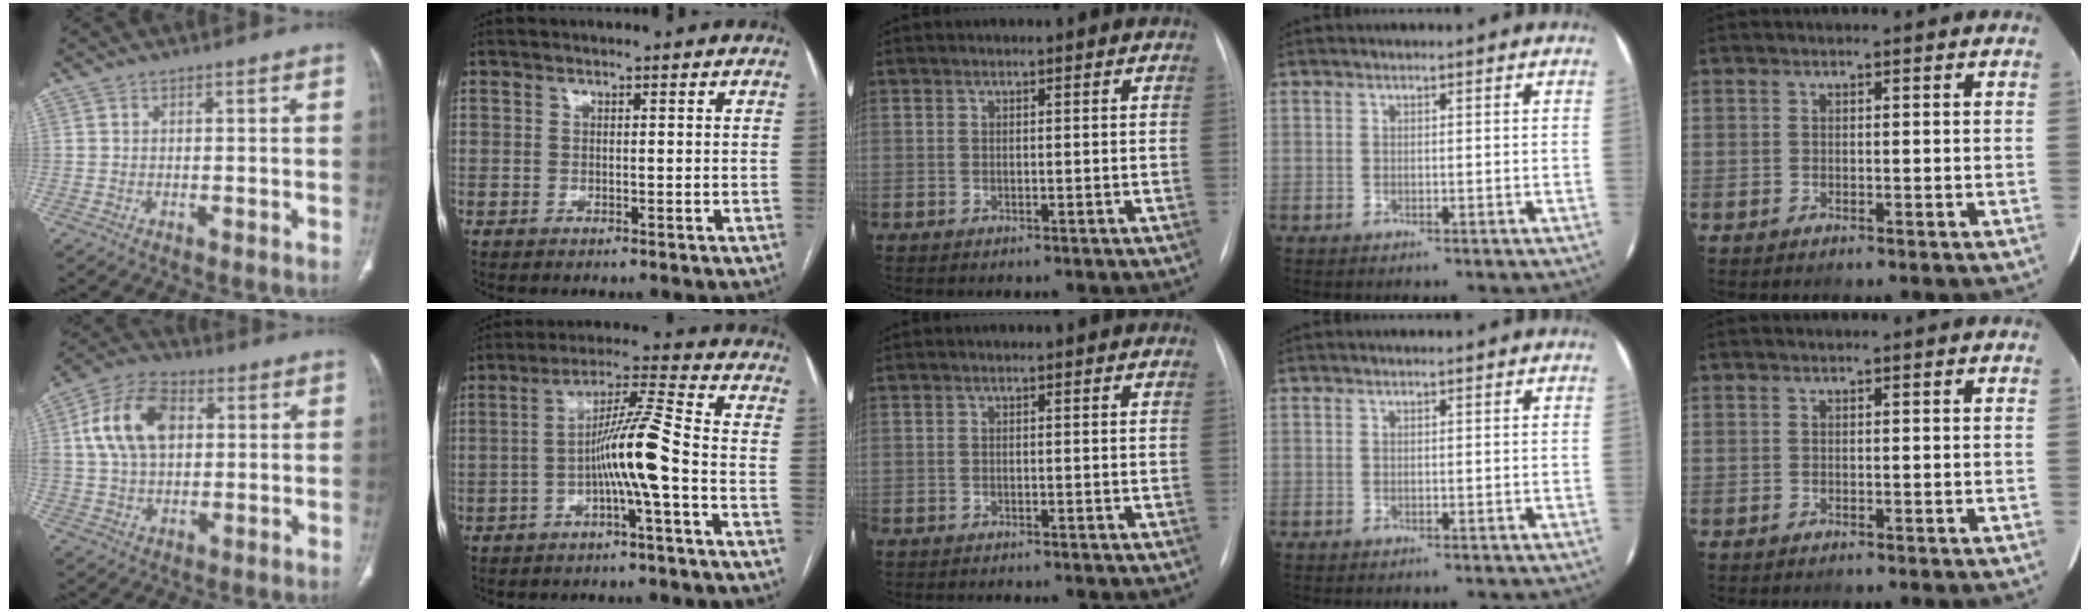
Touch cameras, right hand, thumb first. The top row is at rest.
{"thumb": {"total": 13.4, "force": [2.9, 8.6, 9.8], "torque": [-0.175, 0.015, 0.048]}, "index": {"total": 9.0, "force": [-2.6, -0.9, 8.6], "torque": [-0.159, 0.020, -0.046]}, "middle": {"total": 1.6, "force": [-1.5, -0.1, 0.4], "torque": [-0.007, -0.004, -0.023]}}